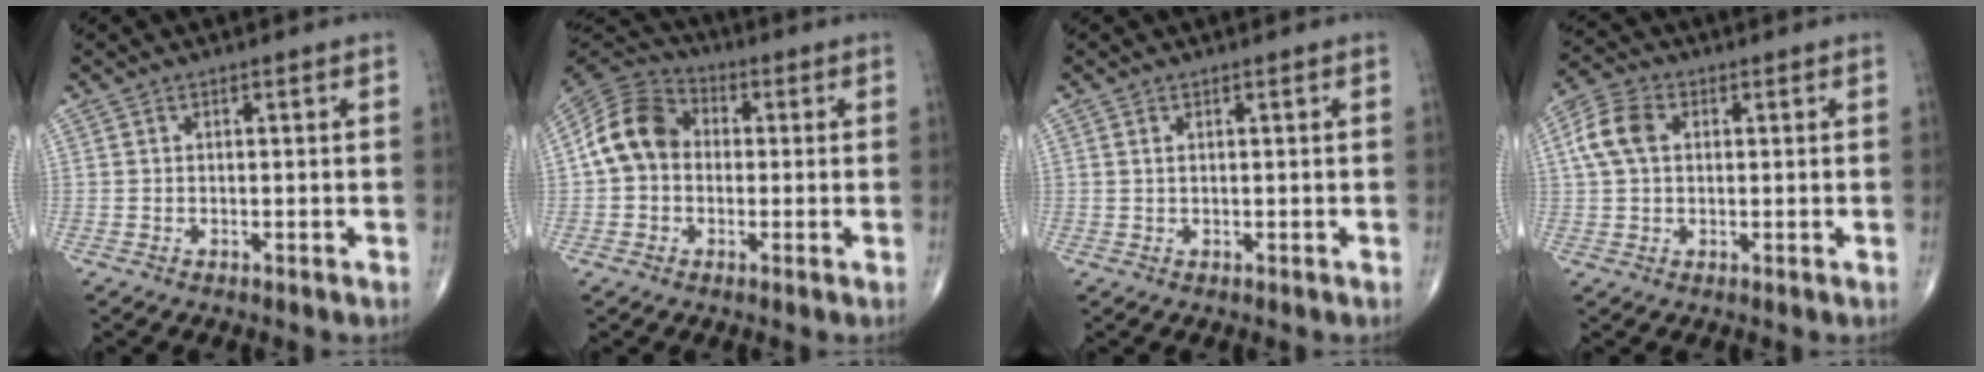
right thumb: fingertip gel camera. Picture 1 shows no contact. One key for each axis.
{"total": 10.9, "fx": 0.3, "fy": 8.7, "fz": 6.5, "tx": -0.111, "ty": 0.032, "tz": -0.012}
{"total": 0.6, "fx": 0.3, "fy": 0.3, "fz": 0.5, "tx": -0.012, "ty": 0.004, "tz": 0.007}
{"total": 7.1, "fx": 1.4, "fy": 4.9, "fz": 5.0, "tx": -0.106, "ty": 0.017, "tz": 0.023}